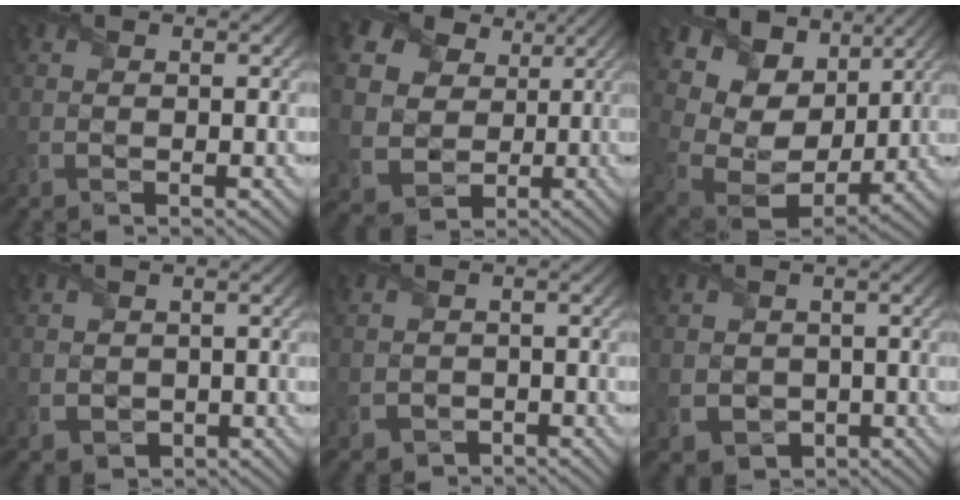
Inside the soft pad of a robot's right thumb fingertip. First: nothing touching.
{"total": 14.7, "force": [4.3, 12.2, 7.0], "torque": [-0.227, 0.030, 0.085]}
{"total": 13.7, "force": [6.1, 9.8, 7.5], "torque": [-0.165, 0.006, 0.122]}
{"total": 1.6, "force": [0.1, 1.6, 0.4], "torque": [-0.030, -0.005, -0.001]}
{"total": 1.3, "force": [-0.7, 1.1, -0.2], "torque": [-0.011, -0.008, -0.016]}
{"total": 2.8, "force": [-0.2, 2.7, 0.7], "torque": [-0.045, -0.013, -0.007]}